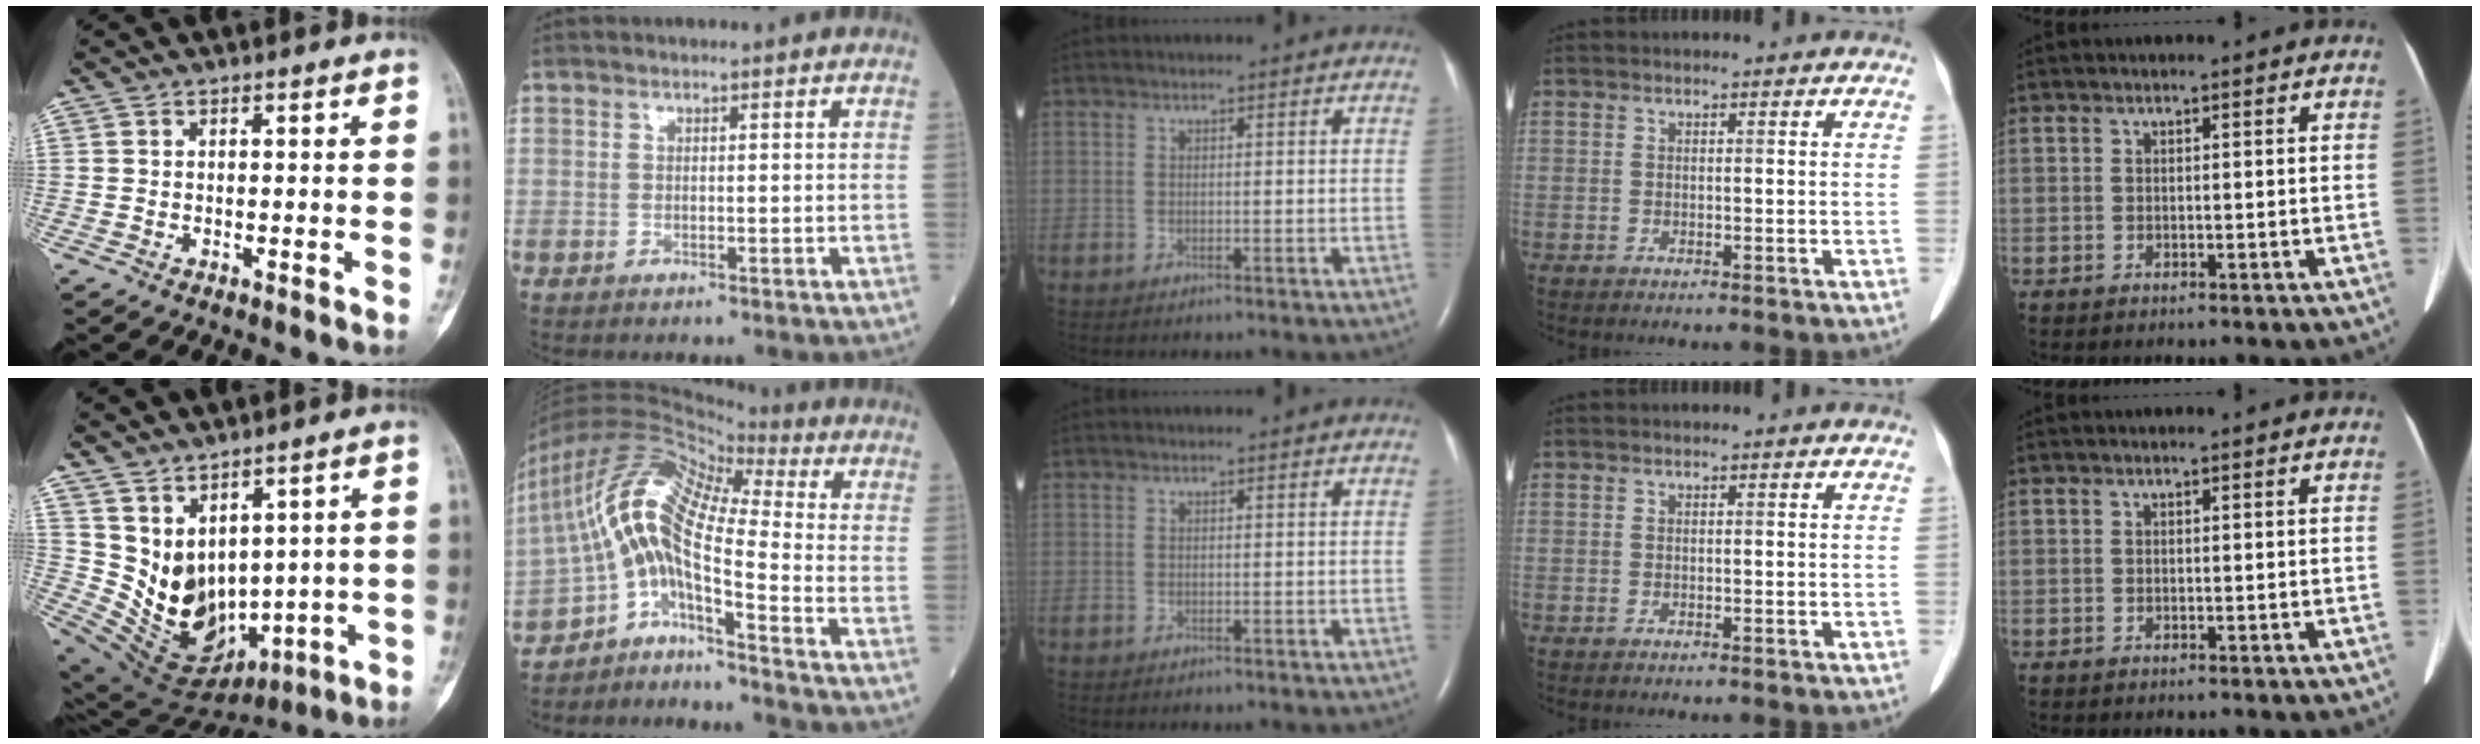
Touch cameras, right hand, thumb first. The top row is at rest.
{"thumb": {"total": 13.0, "force": [4.2, 8.9, 8.5], "torque": [-0.118, -0.027, 0.120]}, "index": {"total": 12.1, "force": [-4.3, 2.7, 11.0], "torque": [-0.223, 0.040, -0.083]}}